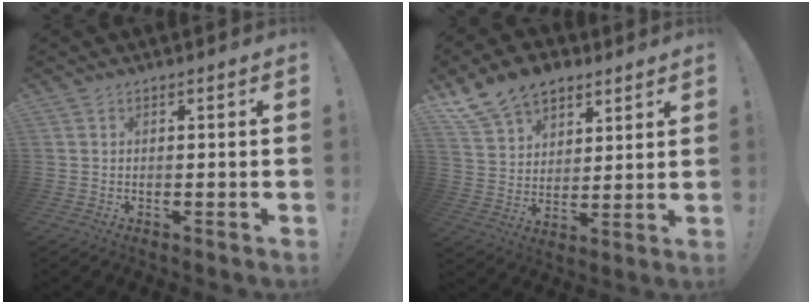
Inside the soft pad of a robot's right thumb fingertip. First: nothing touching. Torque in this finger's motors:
{"motor_torque": [-0.14, 1.00, 0.20, 0.08, 0.23]}